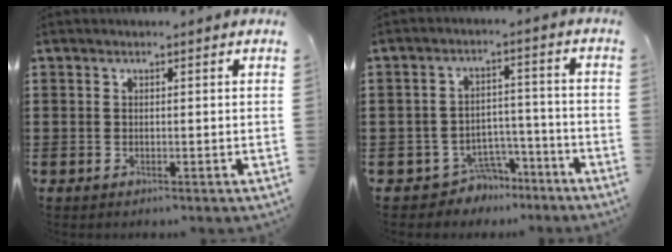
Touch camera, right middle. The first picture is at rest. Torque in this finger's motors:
{"motor_torque": [-0.06, 0.07, 0.04, -0.01]}